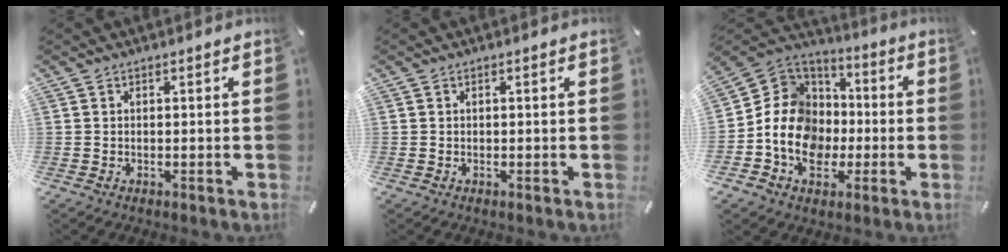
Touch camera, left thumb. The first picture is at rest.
{"total": 0.0}
{"total": 14.6, "force": [-3.3, 12.7, 6.3], "torque": [-0.144, 0.016, -0.057]}